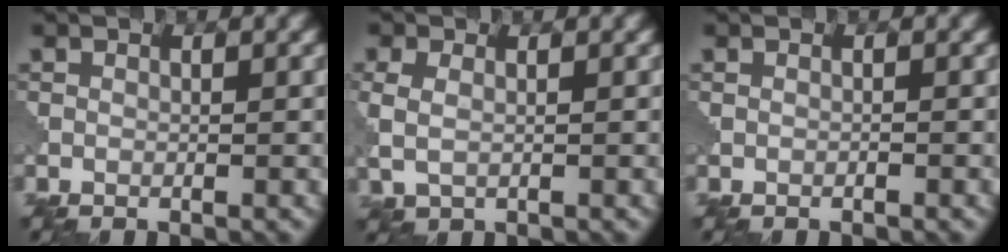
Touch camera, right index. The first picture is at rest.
{"total": 2.7, "force": [0.0, 1.9, 1.9], "torque": [-0.051, -0.002, 0.006]}
{"total": 0.0}